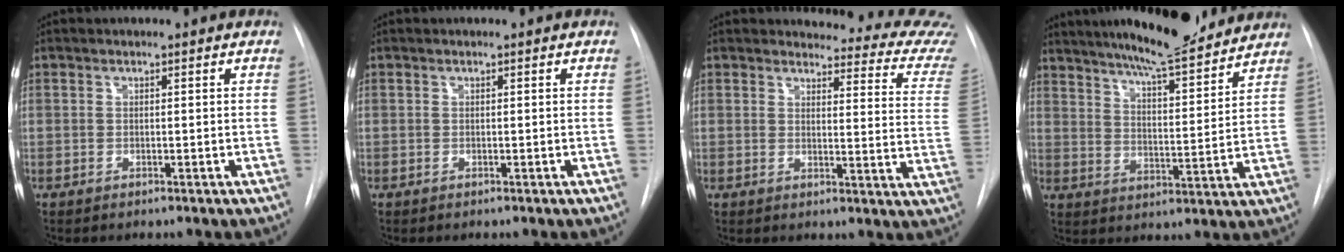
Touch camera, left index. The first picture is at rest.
{"total": 0.0}
{"total": 15.3, "force": [15.1, 1.3, 2.2], "torque": [0.008, -0.129, 0.128]}
{"total": 15.4, "force": [13.4, 1.8, 7.3], "torque": [-0.113, -0.008, 0.198]}